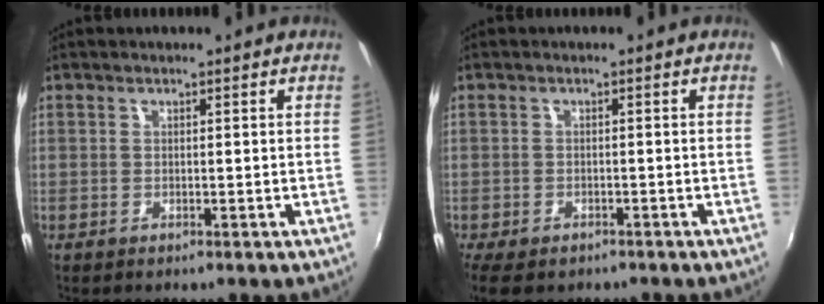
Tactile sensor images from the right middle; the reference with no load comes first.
{"total": 6.8, "force": [-4.9, 3.2, 3.5], "torque": [-0.088, -0.031, -0.080]}